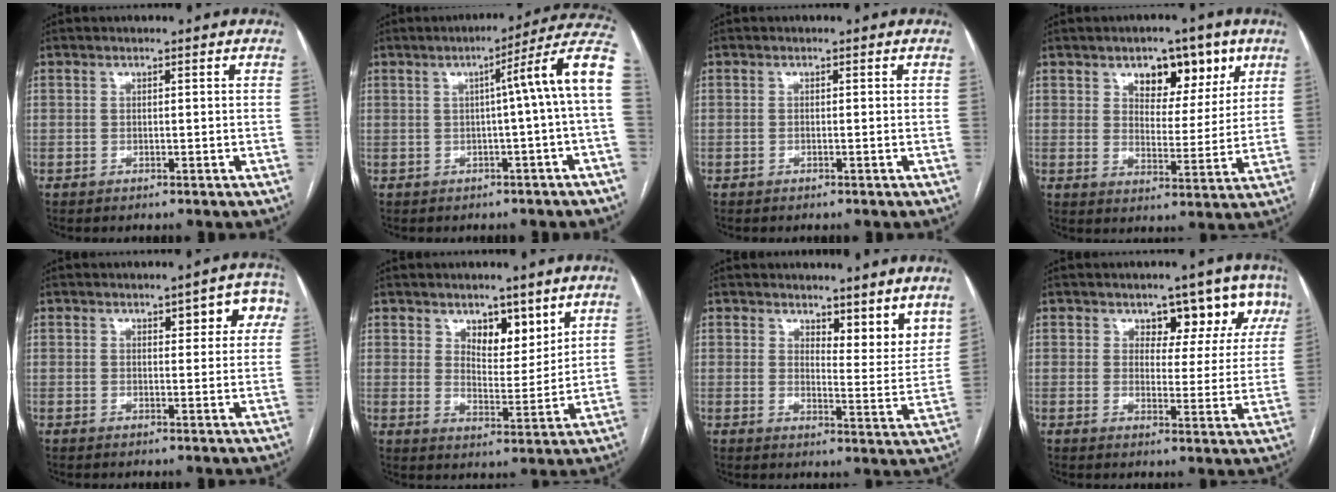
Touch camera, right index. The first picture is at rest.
{"total": 9.9, "force": [0.6, -1.4, 9.8], "torque": [-0.110, 0.029, 0.000]}
{"total": 0.0}
{"total": 9.1, "force": [5.1, 5.1, 5.6], "torque": [-0.070, 0.010, 0.078]}
{"total": 6.0, "force": [2.5, 2.3, 4.9], "torque": [-0.041, 0.016, 0.025]}
{"total": 6.7, "force": [4.2, 3.2, 4.1], "torque": [-0.057, -0.008, 0.072]}
{"total": 7.3, "force": [6.0, 2.6, 3.4], "torque": [-0.030, -0.017, 0.079]}
{"total": 7.7, "force": [5.1, 4.5, 3.7], "torque": [-0.027, 0.002, 0.056]}